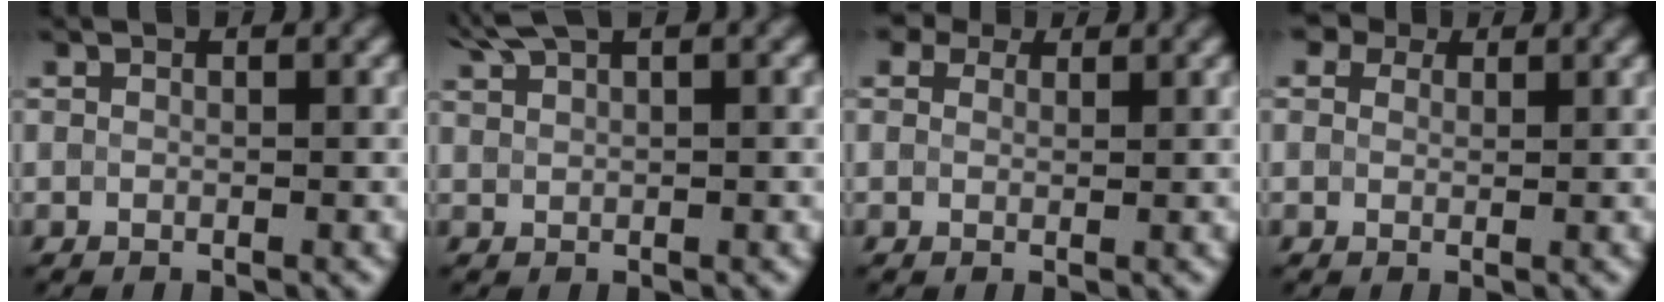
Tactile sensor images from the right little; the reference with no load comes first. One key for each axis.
{"total": 2.8, "fx": 2.4, "fy": 0.2, "fz": 1.4, "tx": -0.032, "ty": 0.019, "tz": 0.051}
{"total": 3.1, "fx": 2.0, "fy": 2.0, "fz": 1.4, "tx": -0.031, "ty": 0.019, "tz": 0.004}
{"total": 3.4, "fx": 2.1, "fy": 2.2, "fz": 1.5, "tx": -0.029, "ty": 0.021, "tz": 0.004}